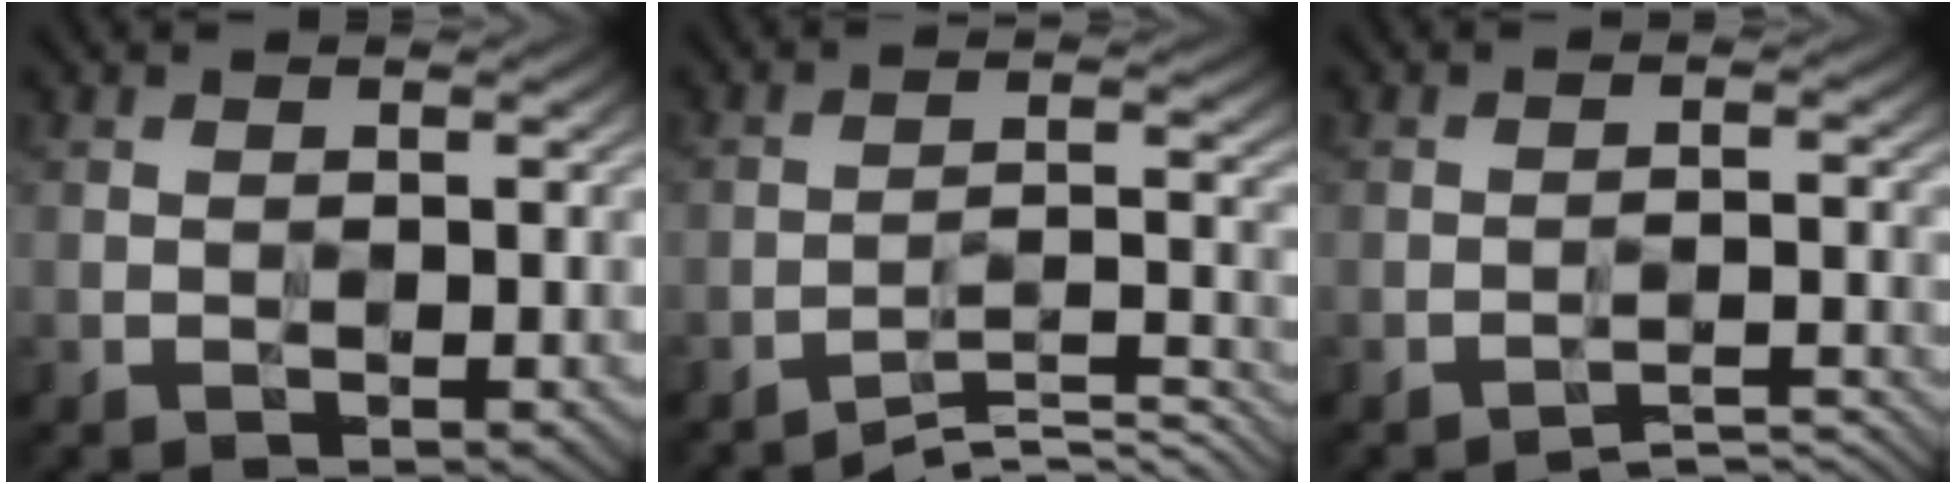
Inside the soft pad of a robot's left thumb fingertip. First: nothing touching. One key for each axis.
{"total": 5.3, "fx": -5.0, "fy": 0.5, "fz": 1.6, "tx": -0.015, "ty": 0.003, "tz": -0.084}
{"total": 3.3, "fx": -3.3, "fy": 0.2, "fz": 0.2, "tx": 0.009, "ty": 0.001, "tz": -0.048}